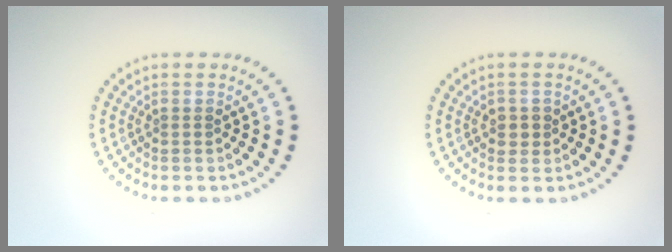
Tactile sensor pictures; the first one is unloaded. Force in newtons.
{"total": 1.1, "press": 1.1, "slide": 0.4}